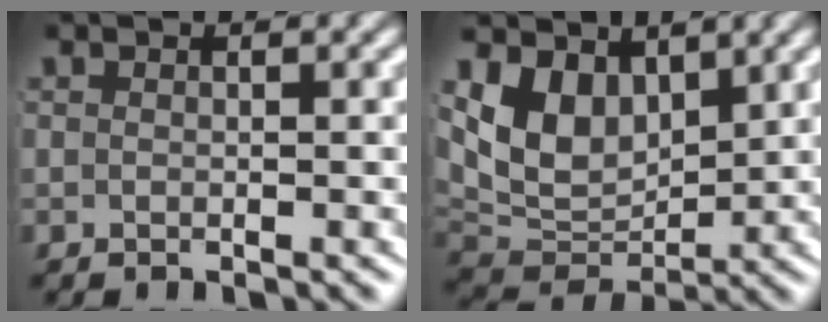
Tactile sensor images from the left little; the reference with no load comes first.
{"total": 8.8, "force": [1.0, 7.1, 5.1], "torque": [-0.121, -0.031, 0.032]}